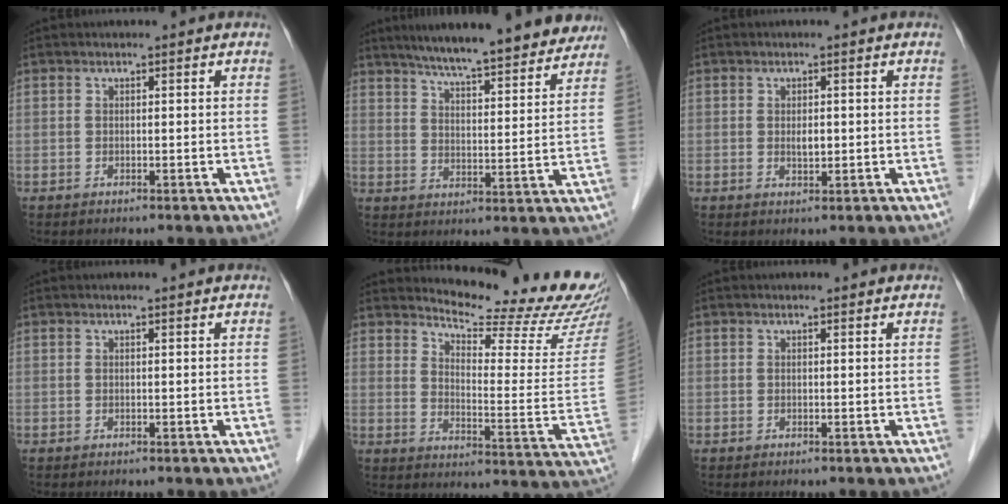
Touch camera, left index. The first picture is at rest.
{"total": 19.6, "force": [17.1, 2.6, 9.3], "torque": [-0.133, 0.009, 0.229]}
{"total": 1.7, "force": [0.1, 0.8, 1.5], "torque": [-0.026, -0.002, 0.002]}
{"total": 1.3, "force": [1.3, 0.0, 0.3], "torque": [-0.016, 0.007, 0.014]}
{"total": 20.2, "force": [19.2, 1.1, 6.3], "torque": [-0.099, -0.119, 0.229]}
{"total": 1.3, "force": [1.2, 0.3, 0.1], "torque": [-0.013, 0.004, 0.011]}